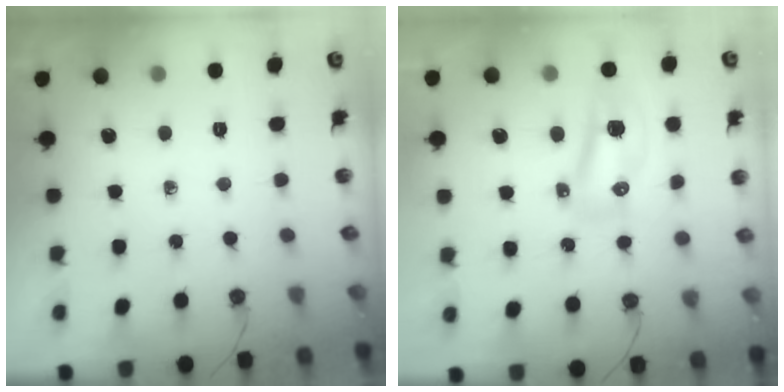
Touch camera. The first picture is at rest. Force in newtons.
{"total": 8.5, "press": 8.3, "slide": 1.9}